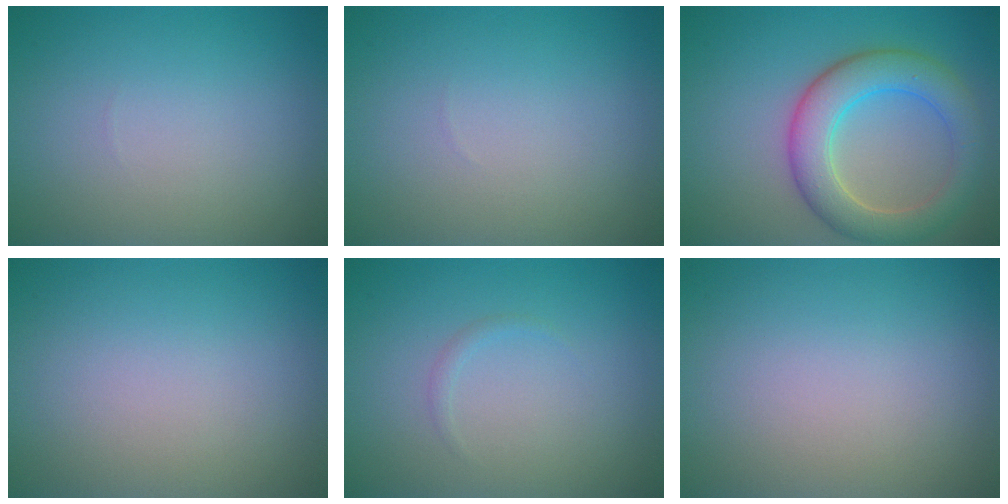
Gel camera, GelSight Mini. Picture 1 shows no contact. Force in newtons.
{"total": 0.0}
{"total": 6.1, "press": 6.1, "slide": 0.2}
{"total": 0.0}
{"total": 0.6, "press": 0.6, "slide": 0.1}
{"total": 0.0}